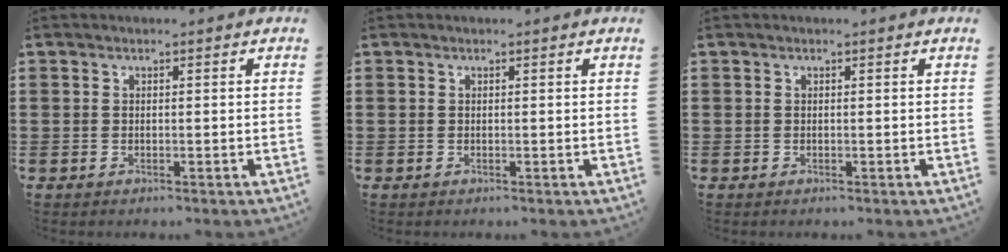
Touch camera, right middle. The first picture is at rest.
{"total": 0.0}
{"total": 0.0}